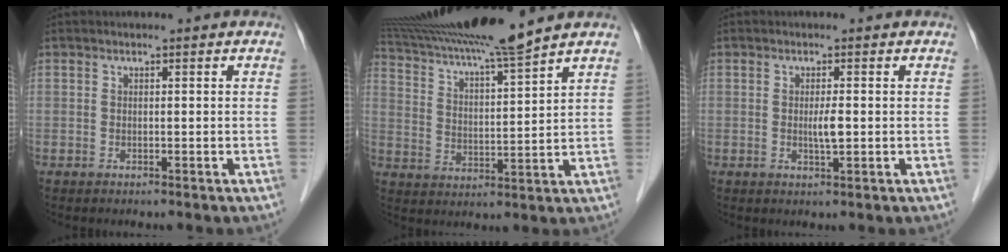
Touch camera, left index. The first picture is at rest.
{"total": 15.3, "force": [13.7, -1.8, 6.5], "torque": [-0.121, -0.012, 0.234]}
{"total": 2.0, "force": [-0.1, 0.2, 2.0], "torque": [-0.038, -0.002, -0.001]}